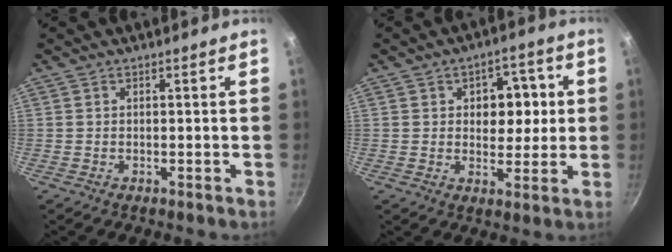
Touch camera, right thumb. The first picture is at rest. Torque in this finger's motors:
{"motor_torque": [-0.16, 0.36, 0.03, 0.07, 0.13]}